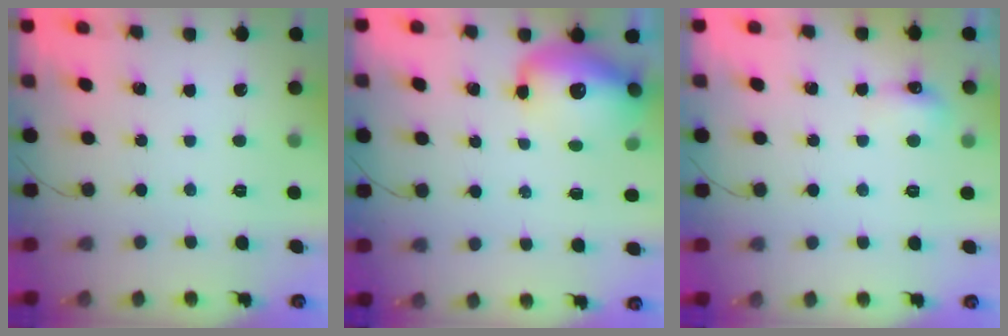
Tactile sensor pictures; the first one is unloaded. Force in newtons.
{"total": 14.1, "press": 13.7, "slide": 3.3}
{"total": 5.6, "press": 5.5, "slide": 1.0}